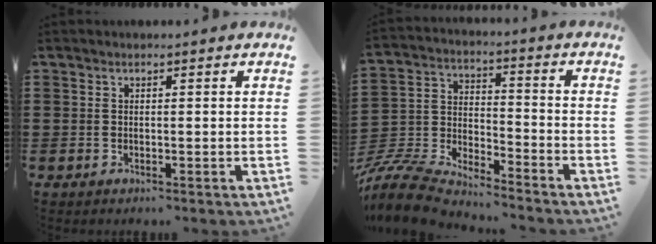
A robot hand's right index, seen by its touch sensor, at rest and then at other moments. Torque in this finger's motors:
{"motor_torque": [-1.41, 0.73, -0.39, -0.14]}